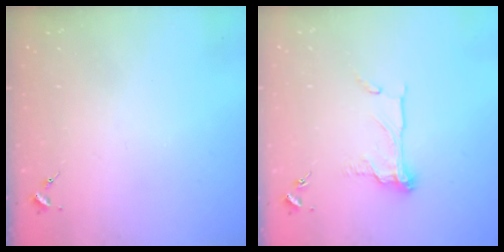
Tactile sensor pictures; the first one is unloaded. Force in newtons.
{"total": 10.2, "press": 10.2, "slide": 0.7}